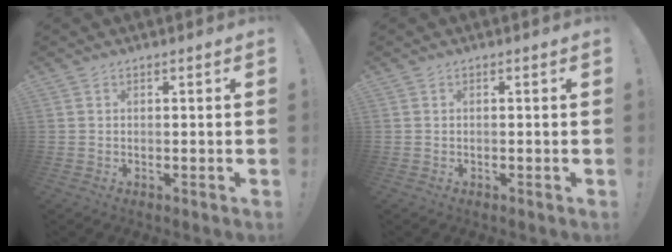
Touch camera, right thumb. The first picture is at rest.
{"total": 0.0}